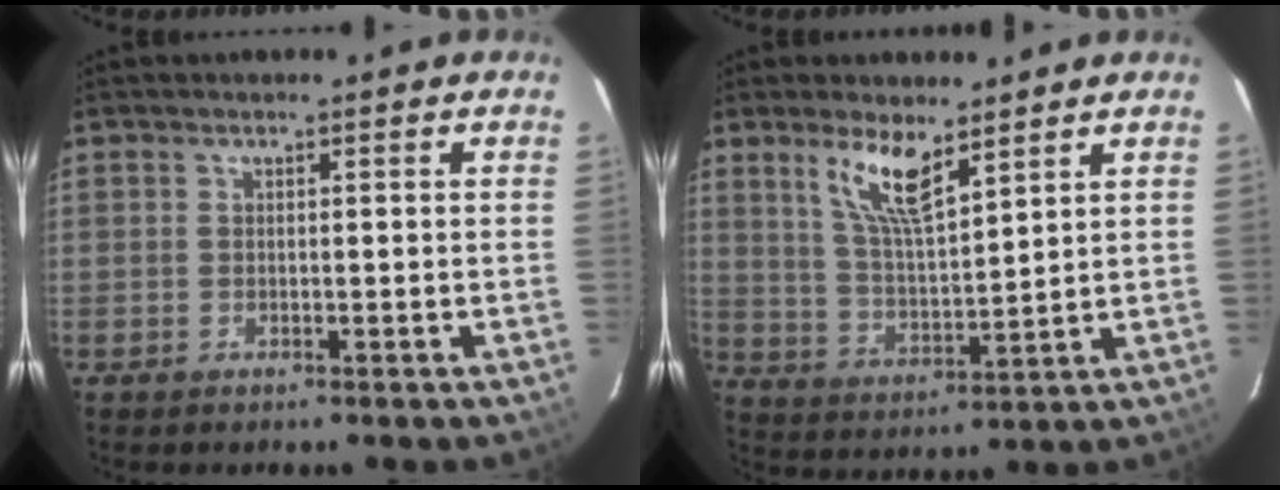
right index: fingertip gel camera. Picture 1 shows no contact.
{"total": 9.0, "force": [5.9, 2.2, 6.5], "torque": [-0.122, -0.002, 0.119]}